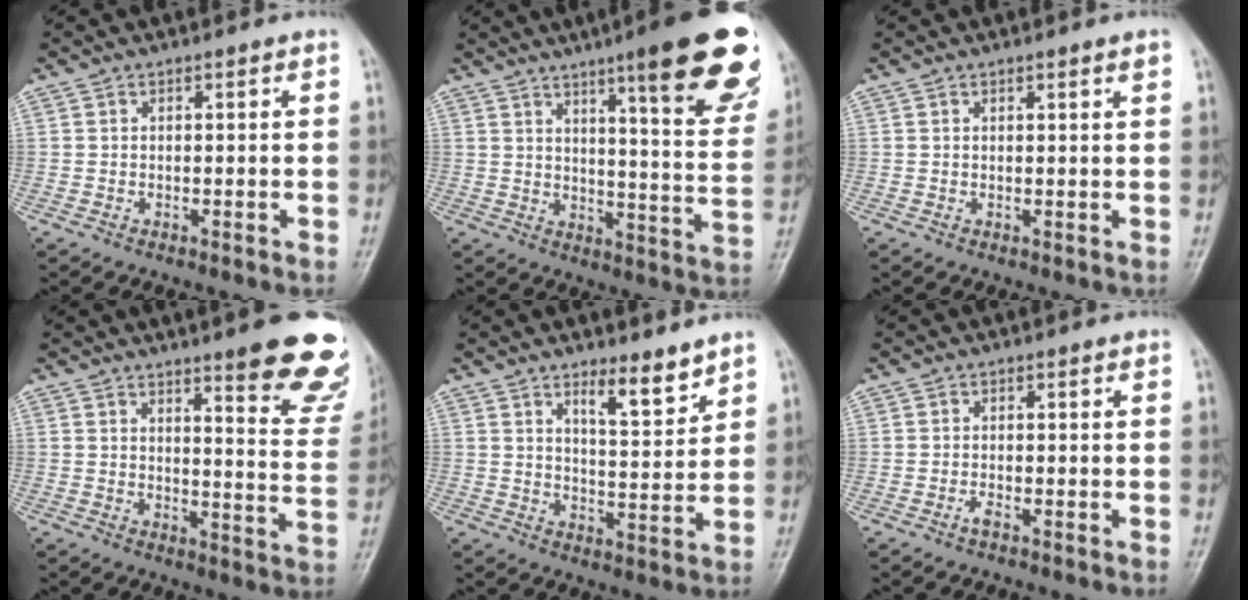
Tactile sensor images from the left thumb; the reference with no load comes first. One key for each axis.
{"total": 22.8, "fx": 13.4, "fy": 4.0, "fz": 18.0, "tx": -0.212, "ty": -0.058, "tz": 0.175}
{"total": 1.5, "fx": 0.9, "fy": 0.0, "fz": 1.1, "tx": -0.016, "ty": -0.004, "tz": 0.012}
{"total": 16.3, "fx": 10.7, "fy": 3.3, "fz": 11.8, "tx": -0.104, "ty": -0.068, "tz": 0.128}
{"total": 7.2, "fx": 5.3, "fy": 1.7, "fz": 4.5, "tx": -0.058, "ty": -0.047, "tz": 0.085}
{"total": 1.0, "fx": -0.6, "fy": 0.2, "fz": 0.7, "tx": -0.016, "ty": -0.001, "tz": -0.014}